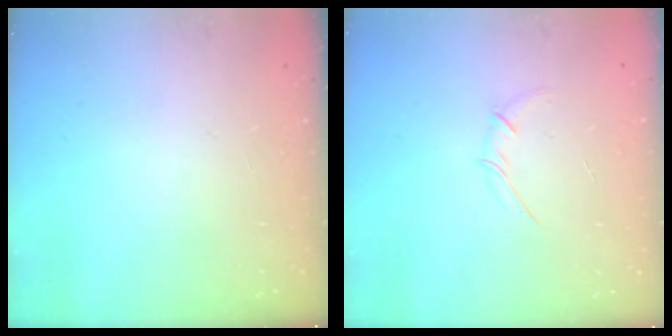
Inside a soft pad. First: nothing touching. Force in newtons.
{"total": 2.7, "press": 2.6, "slide": 0.8}